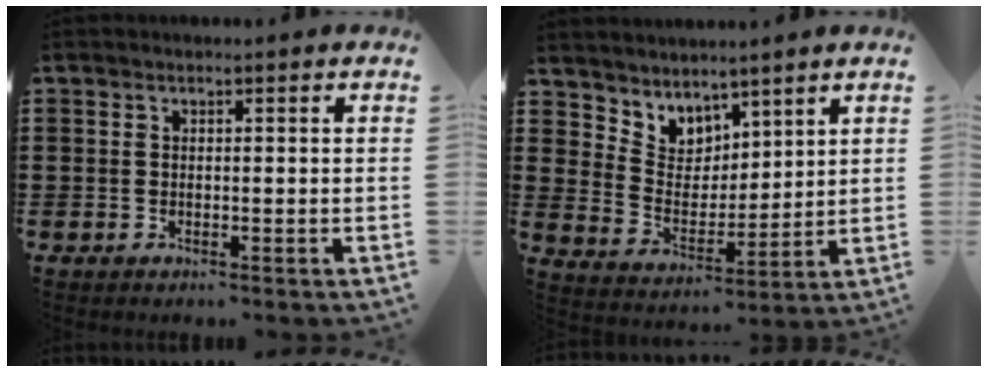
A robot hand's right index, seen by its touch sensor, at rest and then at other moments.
{"total": 4.7, "force": [3.9, 2.5, -1.0], "torque": [-0.014, -0.031, 0.070]}